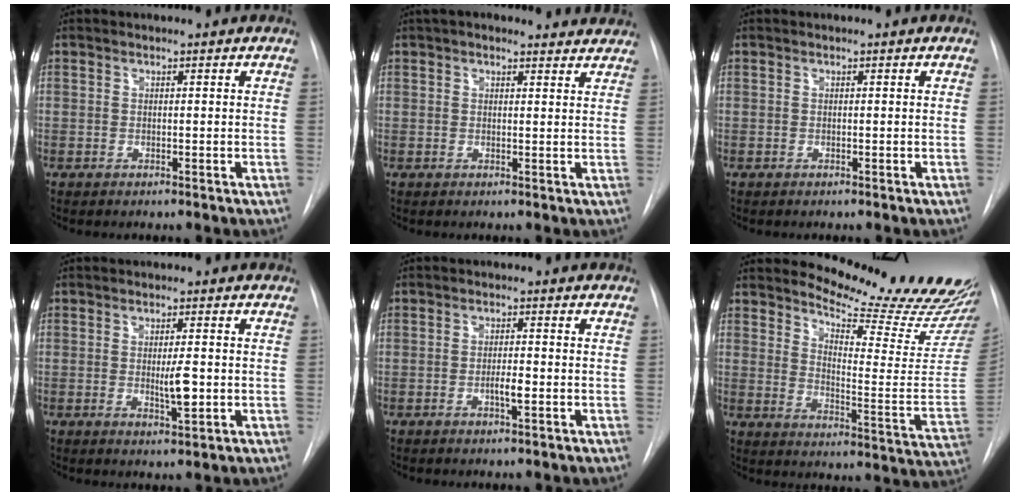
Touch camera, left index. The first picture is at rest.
{"total": 8.7, "force": [7.8, 2.5, 2.9], "torque": [-0.028, 0.022, 0.082]}
{"total": 0.0}
{"total": 3.7, "force": [-0.3, 0.7, 3.6], "torque": [-0.061, -0.006, -0.004]}
{"total": 2.2, "force": [-0.7, 0.4, 2.1], "torque": [-0.039, -0.001, -0.013]}
{"total": 19.7, "force": [18.6, 1.0, 6.2], "torque": [-0.096, -0.135, 0.232]}